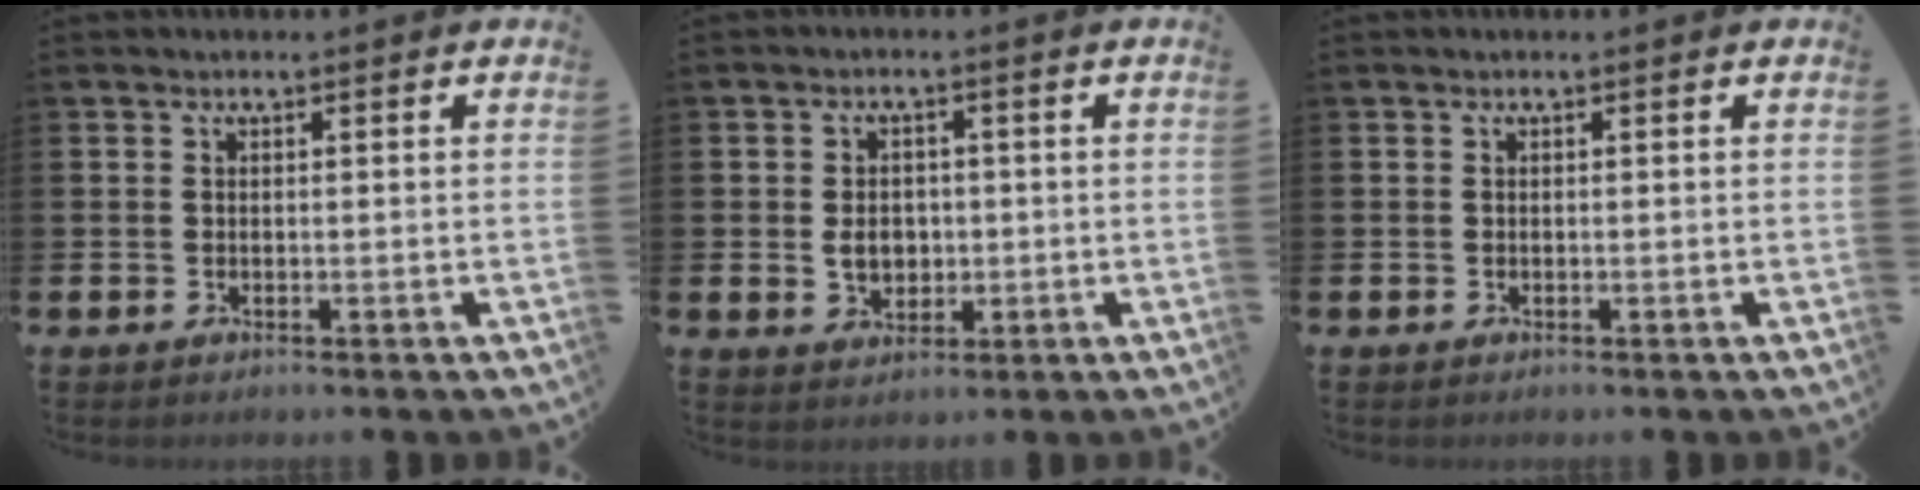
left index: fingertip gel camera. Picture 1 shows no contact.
{"total": 3.8, "force": [-0.1, 3.0, 2.2], "torque": [-0.030, 0.003, -0.010]}
{"total": 0.0}